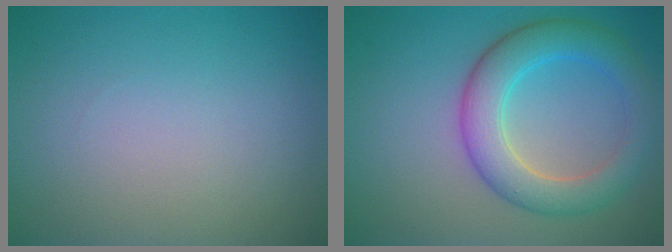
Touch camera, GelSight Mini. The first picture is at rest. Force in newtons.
{"total": 5.8, "press": 5.8, "slide": 0.1}